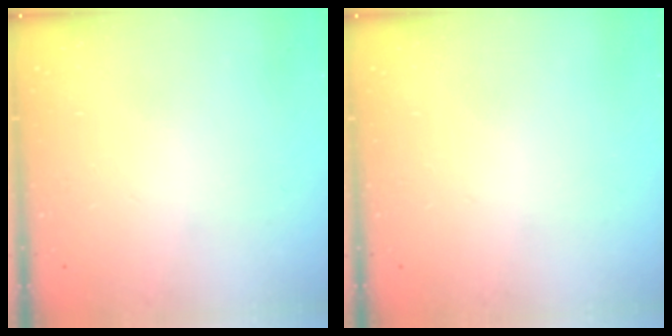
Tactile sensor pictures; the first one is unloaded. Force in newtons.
{"total": 0.0}